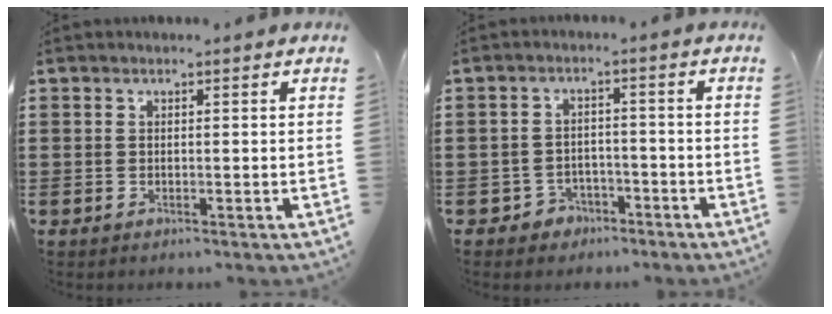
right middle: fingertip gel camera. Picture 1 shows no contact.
{"total": 2.9, "force": [-2.6, 1.3, 0.2], "torque": [-0.014, 0.001, -0.055]}